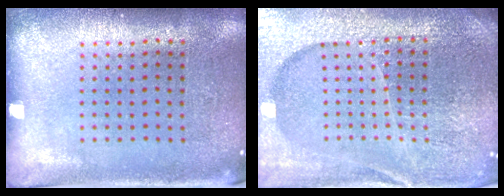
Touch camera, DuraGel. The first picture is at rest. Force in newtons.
{"total": 5.5, "press": 5.0, "slide": 2.5}